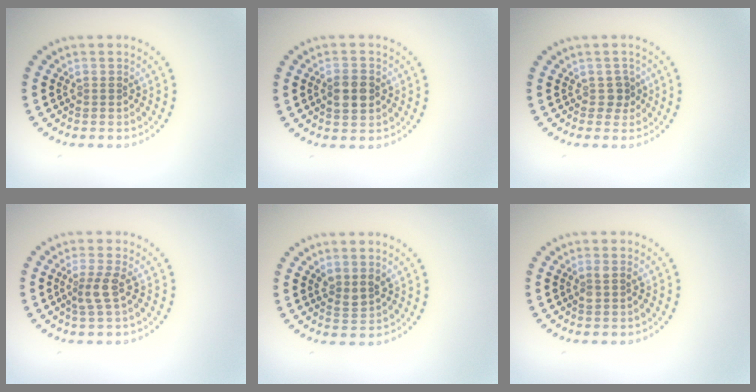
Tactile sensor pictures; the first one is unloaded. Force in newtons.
{"total": 2.6, "press": 2.6, "slide": 0.3}
{"total": 1.3, "press": 1.0, "slide": 0.8}
{"total": 2.1, "press": 1.6, "slide": 1.4}
{"total": 1.6, "press": 1.4, "slide": 0.8}
{"total": 1.2, "press": 1.1, "slide": 0.5}